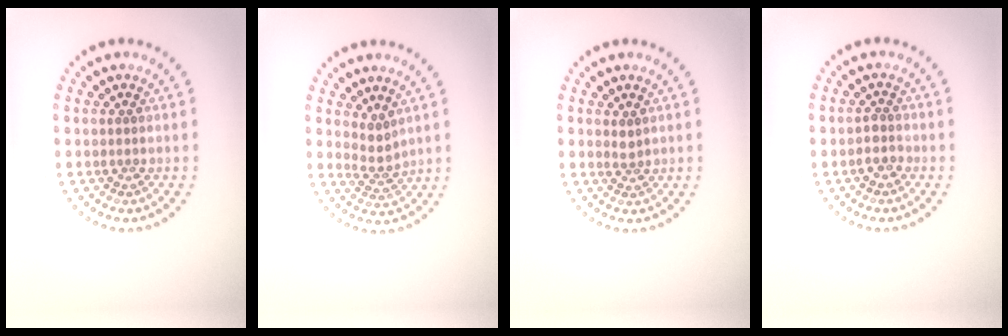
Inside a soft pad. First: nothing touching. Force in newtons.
{"total": 1.8, "press": 1.2, "slide": 1.3}
{"total": 0.9, "press": 0.6, "slide": 0.7}
{"total": 1.6, "press": 1.3, "slide": 0.9}